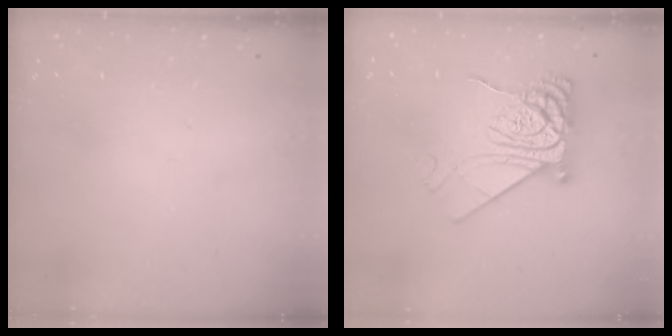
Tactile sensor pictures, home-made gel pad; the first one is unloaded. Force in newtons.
{"total": 12.3, "press": 12.3, "slide": 1.0}